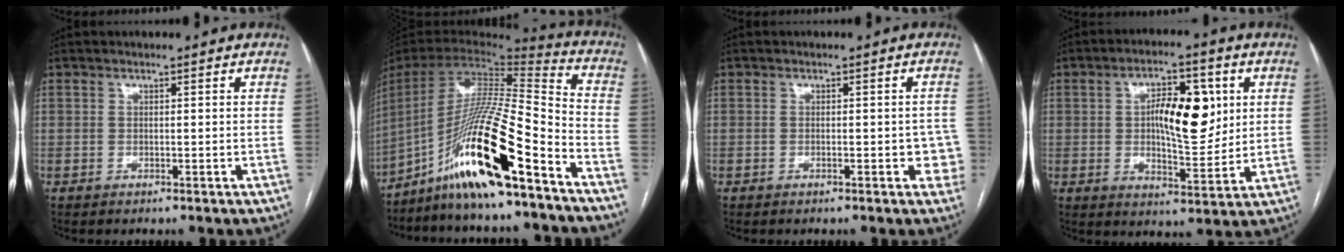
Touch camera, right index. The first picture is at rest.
{"total": 21.6, "force": [-13.7, 0.6, 16.6], "torque": [-0.329, -0.014, -0.253]}
{"total": 3.2, "force": [-0.9, 1.6, 2.6], "torque": [-0.017, 0.010, -0.008]}
{"total": 11.0, "force": [2.3, 4.2, 10.0], "torque": [-0.162, 0.014, 0.040]}